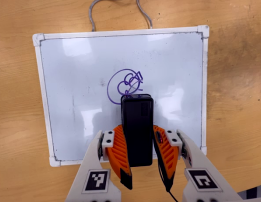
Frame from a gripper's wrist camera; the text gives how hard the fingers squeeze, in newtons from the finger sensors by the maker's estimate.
{"total": 7.1, "left": 6.3, "right": 7.8}